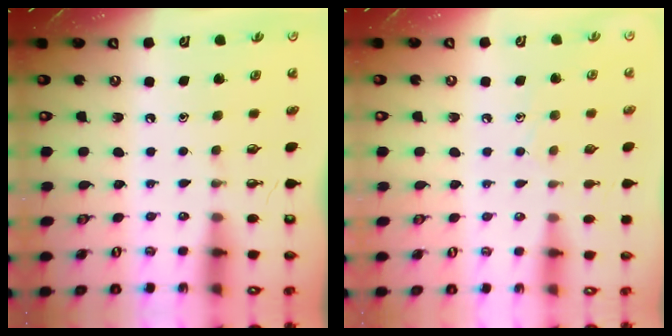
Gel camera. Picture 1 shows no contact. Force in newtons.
{"total": 7.2, "press": 7.2, "slide": 0.6}